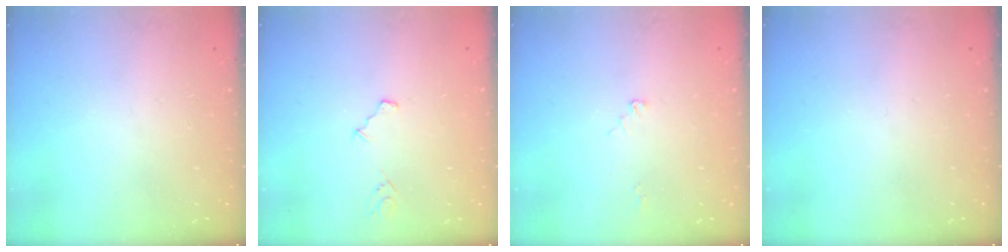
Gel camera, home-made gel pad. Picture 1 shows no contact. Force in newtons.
{"total": 4.1, "press": 4.1, "slide": 0.4}
{"total": 2.1, "press": 2.1, "slide": 0.2}
{"total": 0.0}